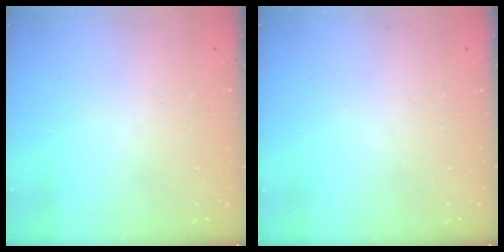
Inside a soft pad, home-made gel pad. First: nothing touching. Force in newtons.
{"total": 0.0}